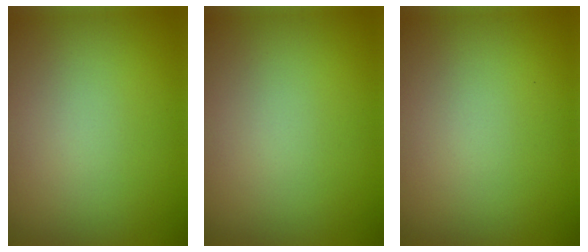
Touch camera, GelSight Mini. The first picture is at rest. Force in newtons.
{"total": 0.0}
{"total": 0.0}